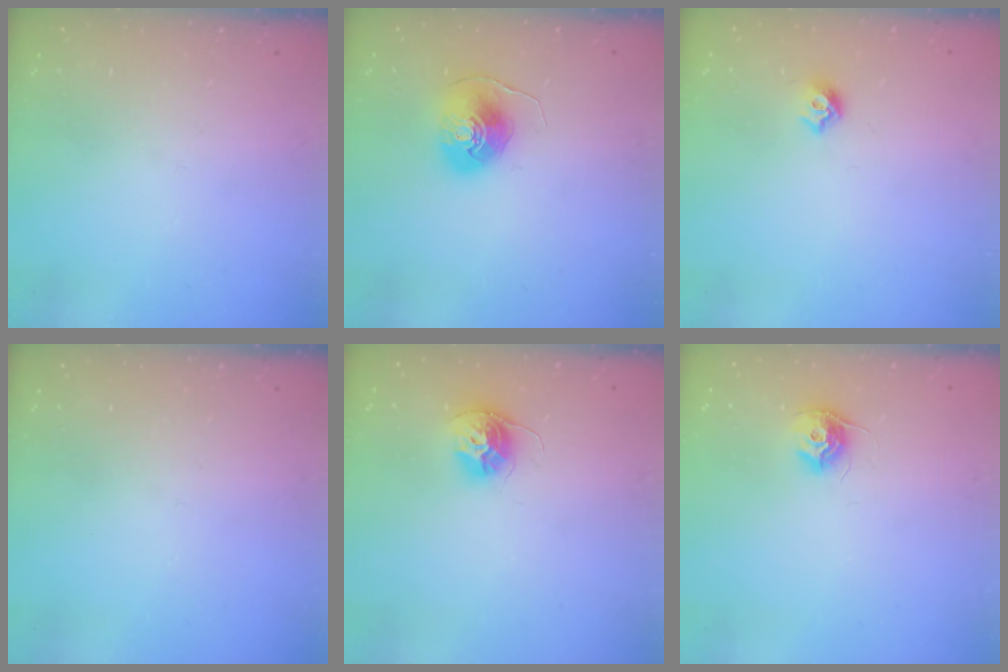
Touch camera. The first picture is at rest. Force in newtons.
{"total": 9.1, "press": 9.1, "slide": 0.4}
{"total": 6.0, "press": 5.9, "slide": 0.9}
{"total": 0.0}
{"total": 11.3, "press": 11.2, "slide": 0.8}
{"total": 9.5, "press": 9.5, "slide": 0.3}